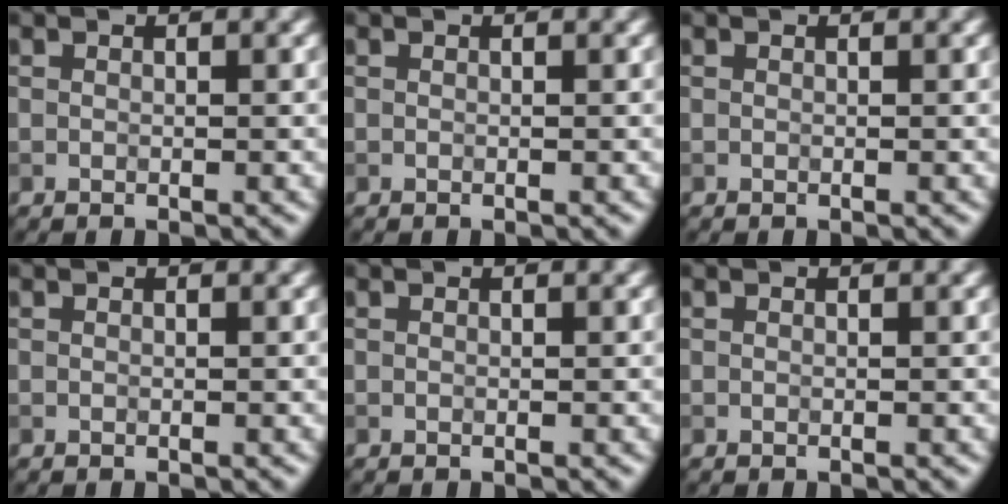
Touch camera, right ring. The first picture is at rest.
{"total": 0.0}
{"total": 0.0}
{"total": 0.0}
{"total": 0.0}
{"total": 0.0}